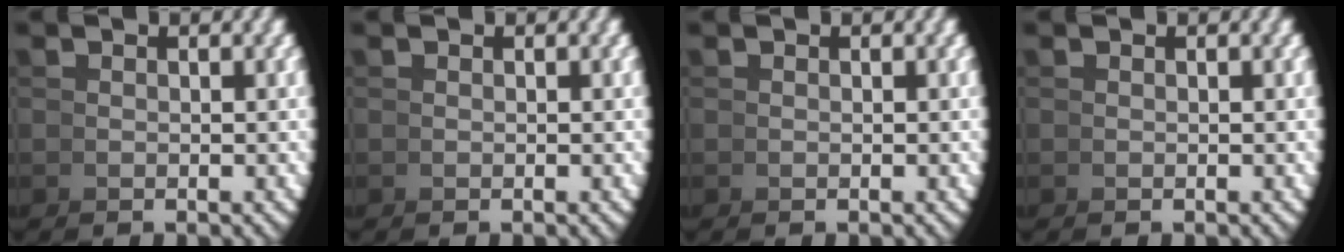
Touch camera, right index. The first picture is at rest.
{"total": 0.0}
{"total": 0.0}
{"total": 0.0}